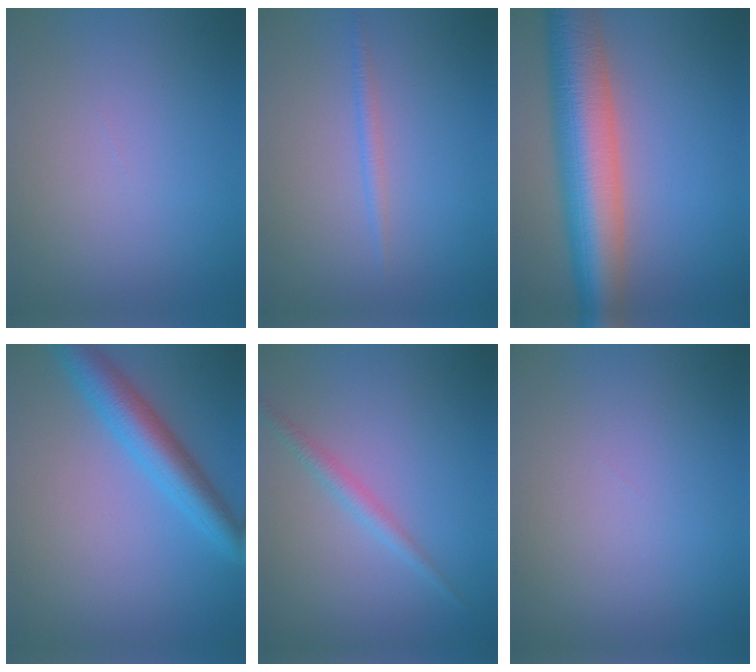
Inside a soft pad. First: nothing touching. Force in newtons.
{"total": 1.1, "press": 1.1, "slide": 0.1}
{"total": 10.8, "press": 10.7, "slide": 0.5}
{"total": 5.0, "press": 5.0, "slide": 0.2}
{"total": 1.8, "press": 1.8, "slide": 0.0}
{"total": 0.0}